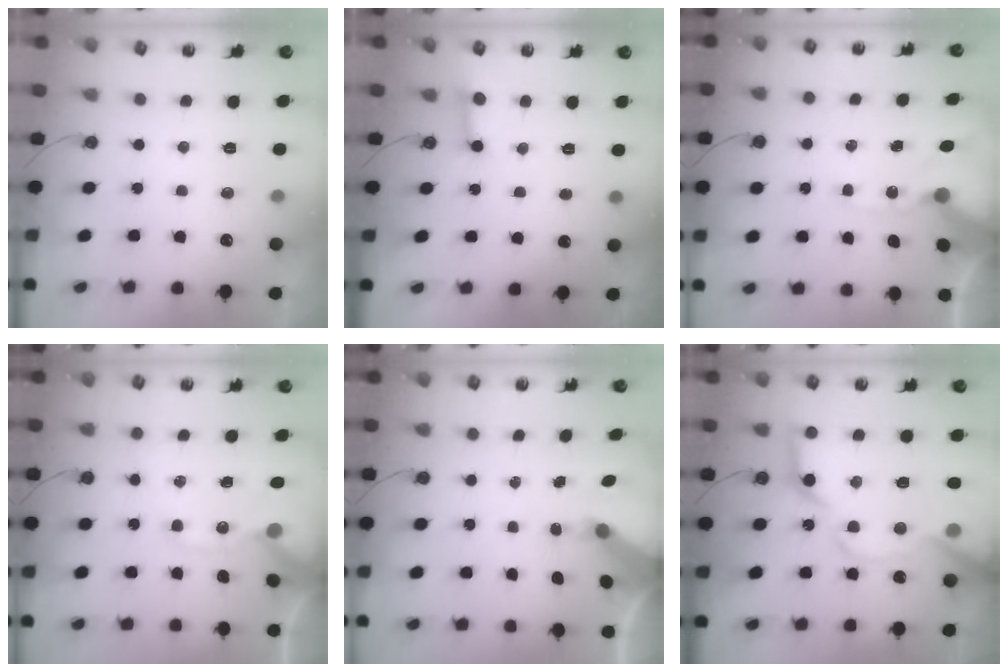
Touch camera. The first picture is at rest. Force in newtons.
{"total": 3.7, "press": 3.7, "slide": 0.3}
{"total": 13.2, "press": 13.1, "slide": 2.0}
{"total": 12.9, "press": 12.8, "slide": 1.7}
{"total": 7.8, "press": 7.8, "slide": 0.8}
{"total": 22.9, "press": 22.6, "slide": 3.3}